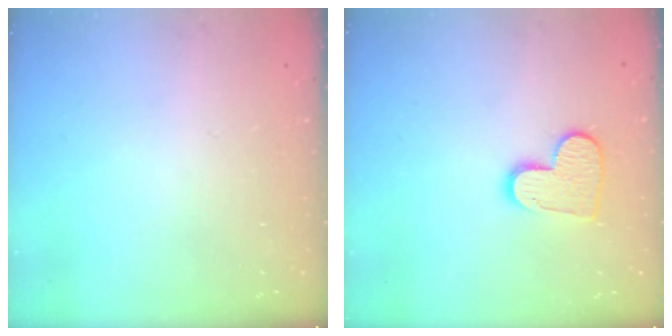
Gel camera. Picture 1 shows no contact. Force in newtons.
{"total": 9.9, "press": 9.9, "slide": 0.4}